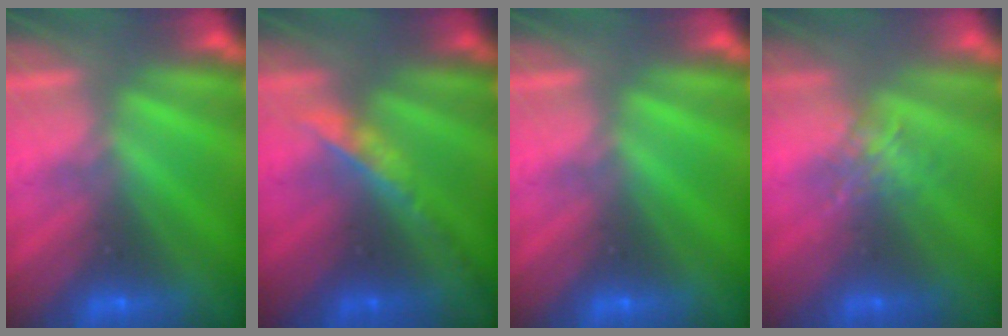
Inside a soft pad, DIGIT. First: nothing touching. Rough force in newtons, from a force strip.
{"total": 2.4}
{"total": 0.0}
{"total": 1.9}